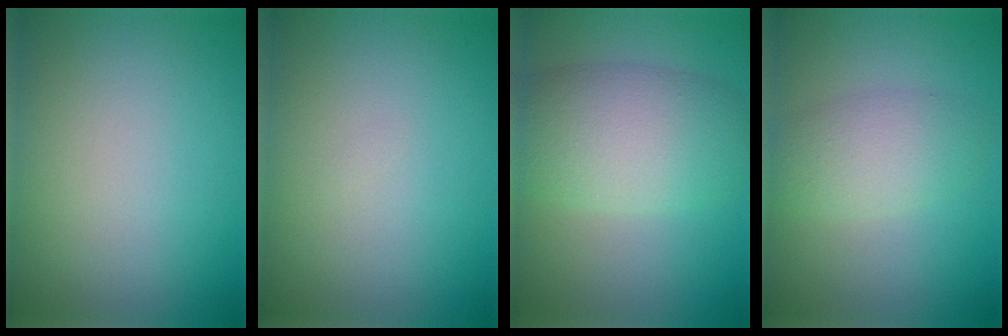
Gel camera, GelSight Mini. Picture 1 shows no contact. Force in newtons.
{"total": 0.0}
{"total": 6.9, "press": 6.9, "slide": 0.2}
{"total": 3.5, "press": 3.5, "slide": 0.1}